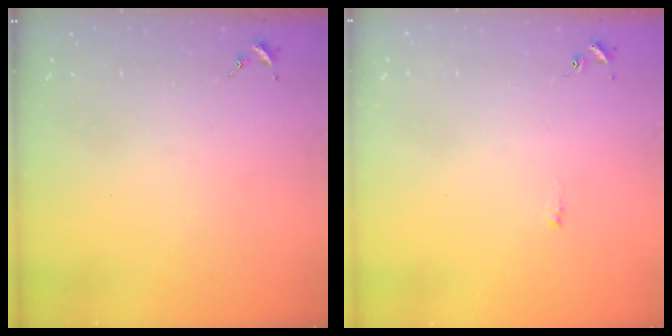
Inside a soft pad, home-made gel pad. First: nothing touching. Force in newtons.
{"total": 3.2, "press": 3.2, "slide": 0.4}